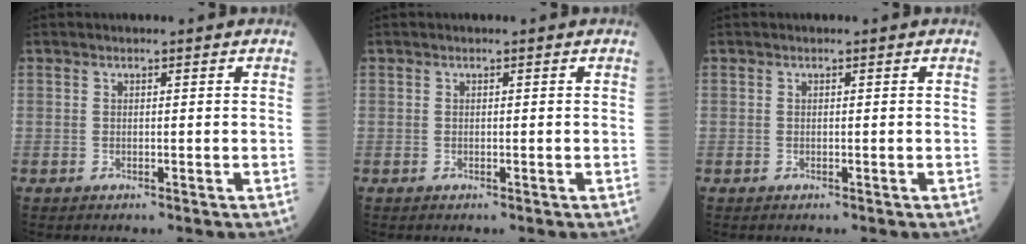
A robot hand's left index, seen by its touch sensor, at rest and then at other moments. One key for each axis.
{"total": 0.0}
{"total": 0.0}